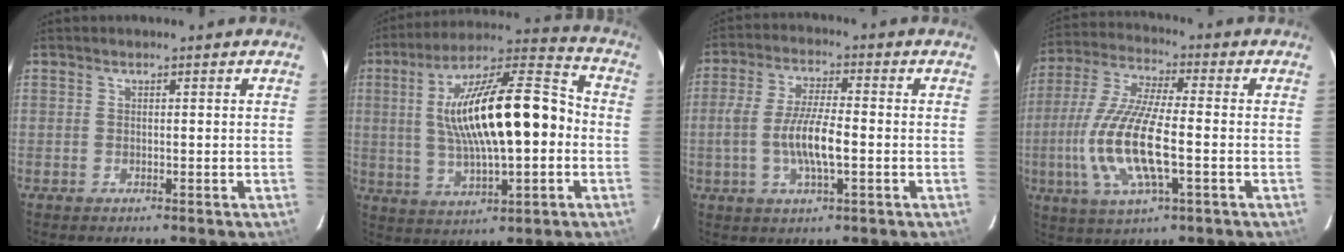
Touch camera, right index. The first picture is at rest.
{"total": 21.4, "force": [0.1, 6.6, 20.4], "torque": [-0.354, 0.025, 0.006]}
{"total": 9.0, "force": [-1.8, 2.2, 8.5], "torque": [-0.168, 0.000, -0.035]}
{"total": 15.4, "force": [-3.1, 4.1, 14.5], "torque": [-0.302, -0.009, -0.060]}